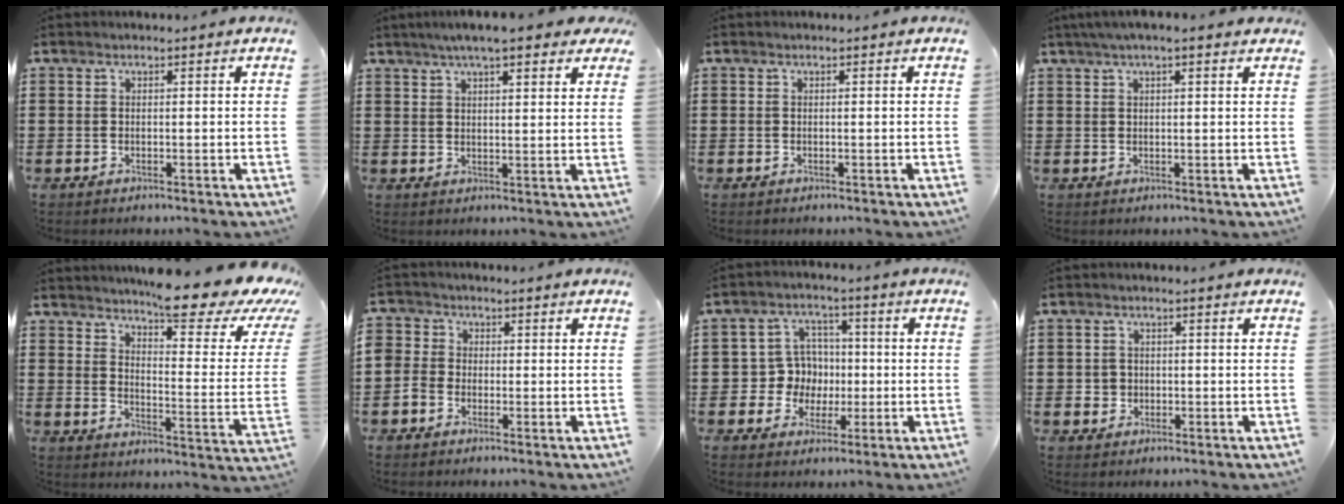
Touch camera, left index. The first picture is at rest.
{"total": 5.5, "force": [4.2, 0.7, 3.5], "torque": [-0.071, 0.000, 0.072]}
{"total": 0.0}
{"total": 2.8, "force": [1.7, 0.5, 2.1], "torque": [-0.044, 0.006, 0.030]}
{"total": 10.3, "force": [8.5, 1.1, 5.8], "torque": [-0.096, -0.062, 0.135]}
{"total": 2.5, "force": [-1.1, 2.3, 0.1], "torque": [-0.014, 0.008, -0.026]}
{"total": 7.0, "force": [0.2, 6.8, 1.7], "torque": [-0.054, 0.016, 0.006]}
{"total": 1.7, "force": [-0.2, 1.7, 0.4], "torque": [-0.013, 0.006, -0.007]}